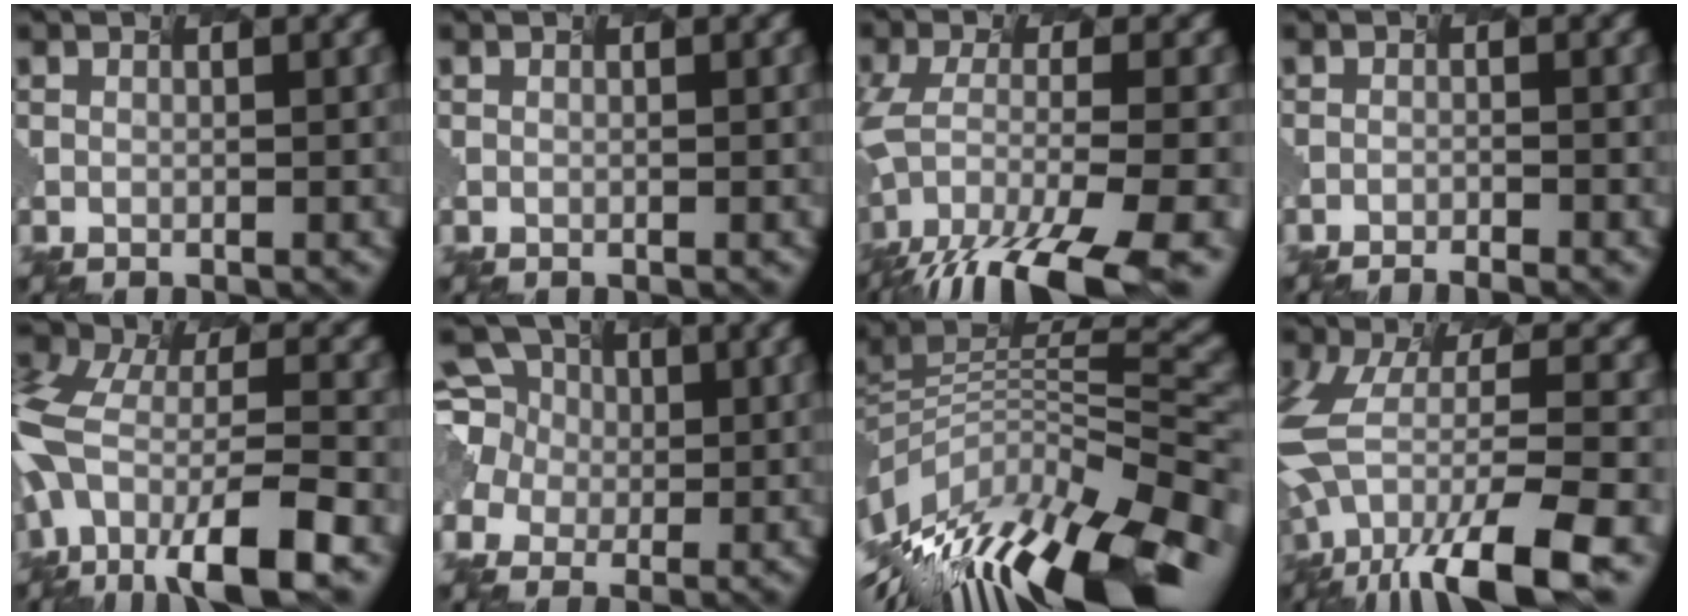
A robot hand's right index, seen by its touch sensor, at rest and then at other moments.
{"total": 0.0}
{"total": 10.8, "force": [-7.6, 2.5, 7.4], "torque": [-0.195, -0.032, -0.102]}
{"total": 2.8, "force": [-2.7, -0.5, 0.3], "torque": [-0.012, 0.007, -0.023]}
{"total": 11.6, "force": [-6.2, 5.0, 8.4], "torque": [-0.221, -0.022, -0.089]}
{"total": 5.3, "force": [1.0, 5.0, 1.5], "torque": [-0.082, 0.015, 0.004]}
{"total": 13.5, "force": [-9.6, 4.4, 8.4], "torque": [-0.209, 0.000, -0.145]}
{"total": 12.2, "force": [-6.8, 3.8, 9.4], "torque": [-0.256, -0.025, -0.087]}